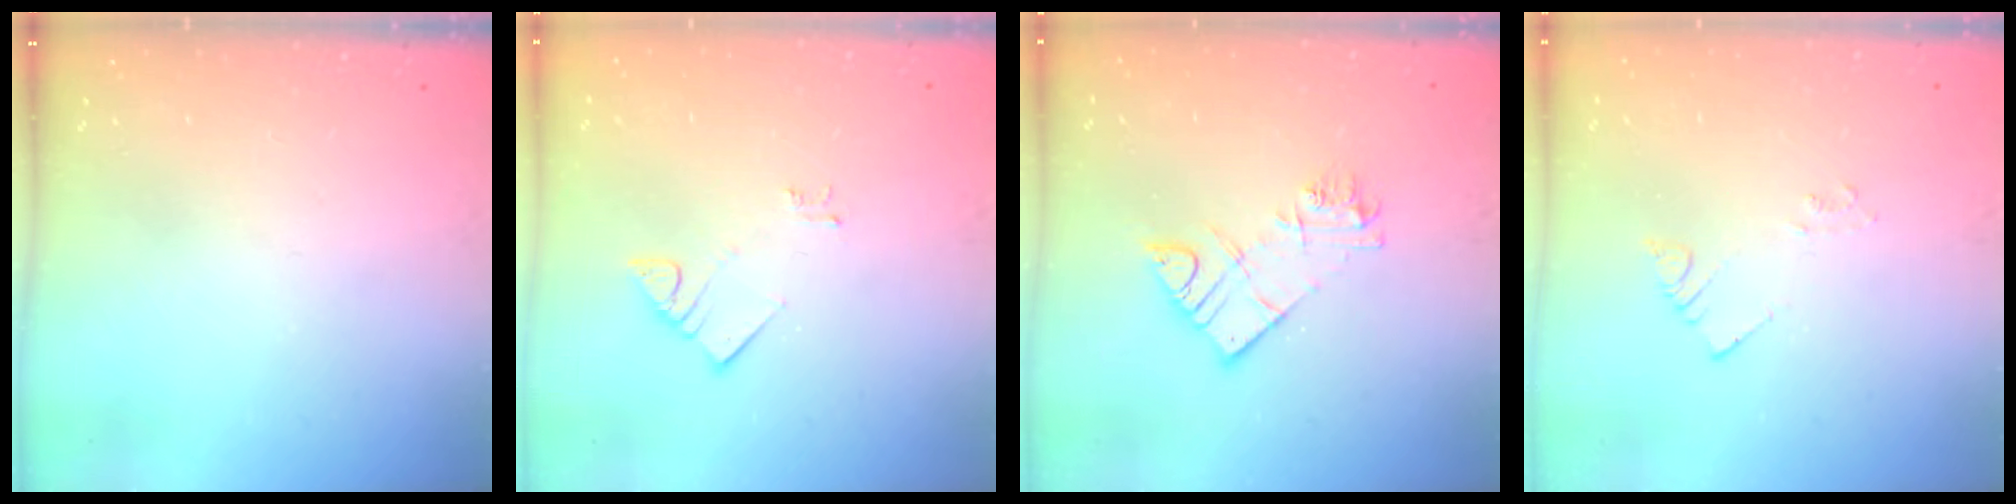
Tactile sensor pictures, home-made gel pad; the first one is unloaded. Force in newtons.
{"total": 3.2, "press": 3.2, "slide": 0.4}
{"total": 10.0, "press": 9.9, "slide": 0.9}
{"total": 2.1, "press": 2.1, "slide": 0.3}